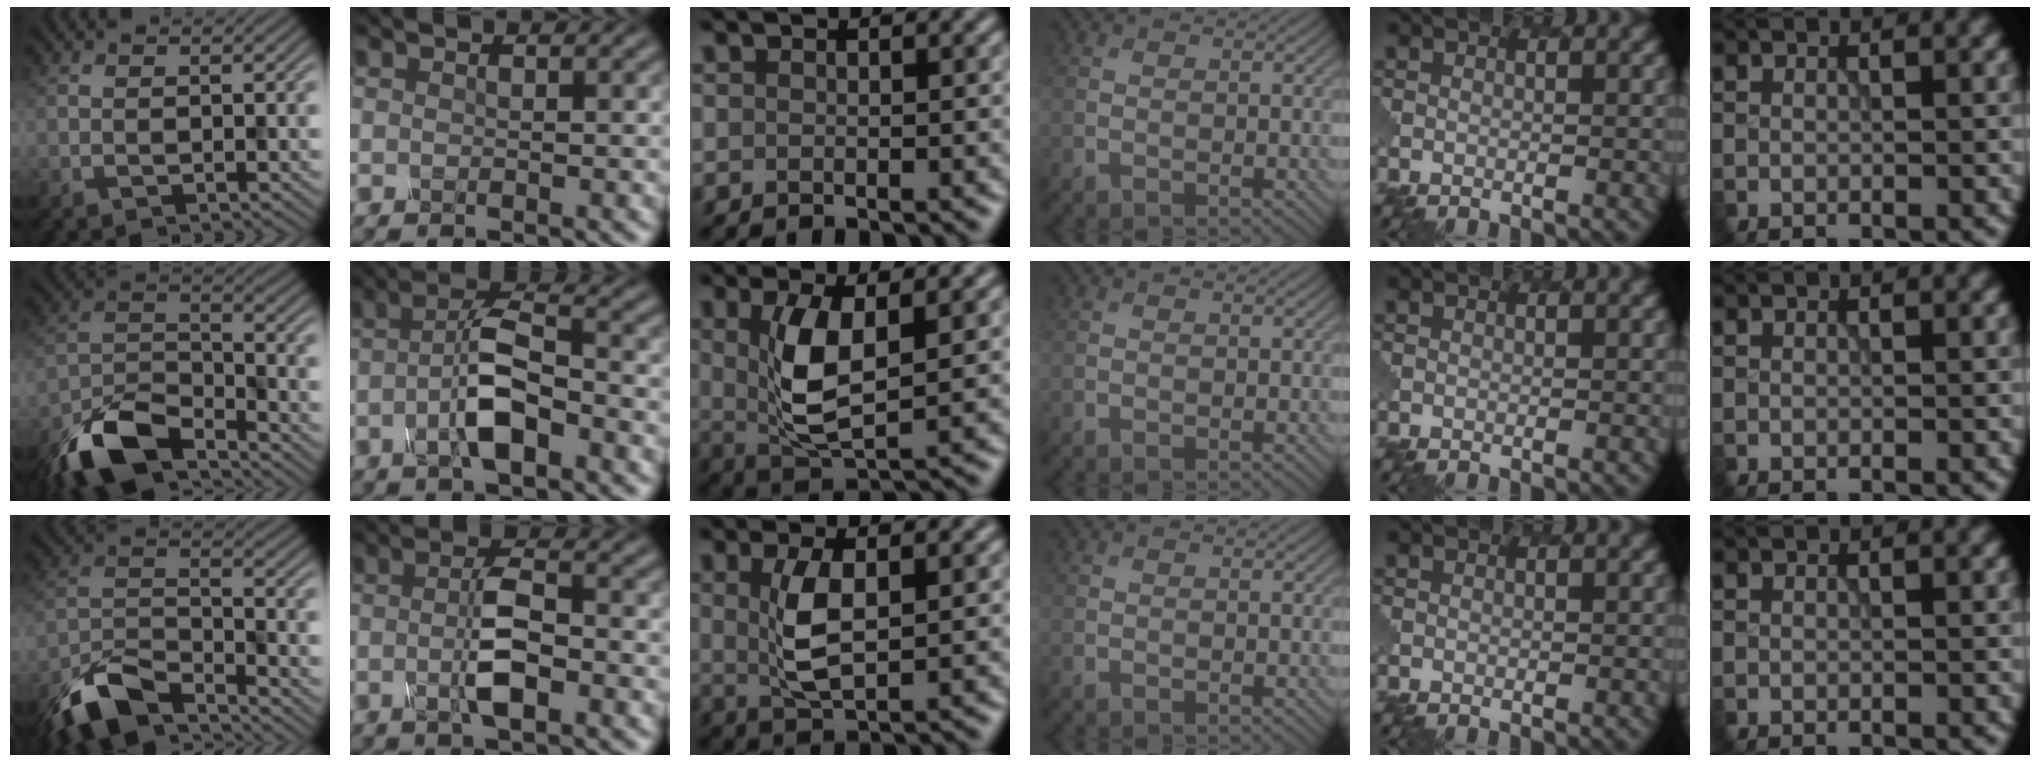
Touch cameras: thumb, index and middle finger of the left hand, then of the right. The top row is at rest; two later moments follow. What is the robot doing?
{"motion": "press", "object": "mechanical pencil"}